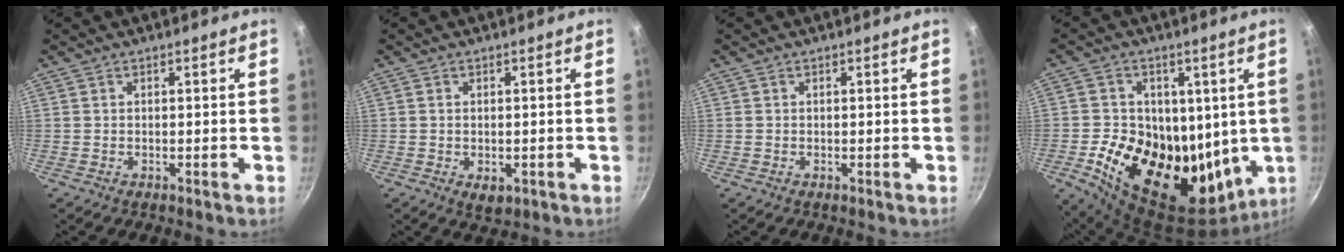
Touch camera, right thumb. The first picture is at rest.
{"total": 3.0, "force": [-0.8, 1.9, 2.2], "torque": [-0.032, -0.009, -0.008]}
{"total": 0.0}
{"total": 21.7, "force": [0.2, 15.0, 15.6], "torque": [-0.236, -0.036, 0.020]}